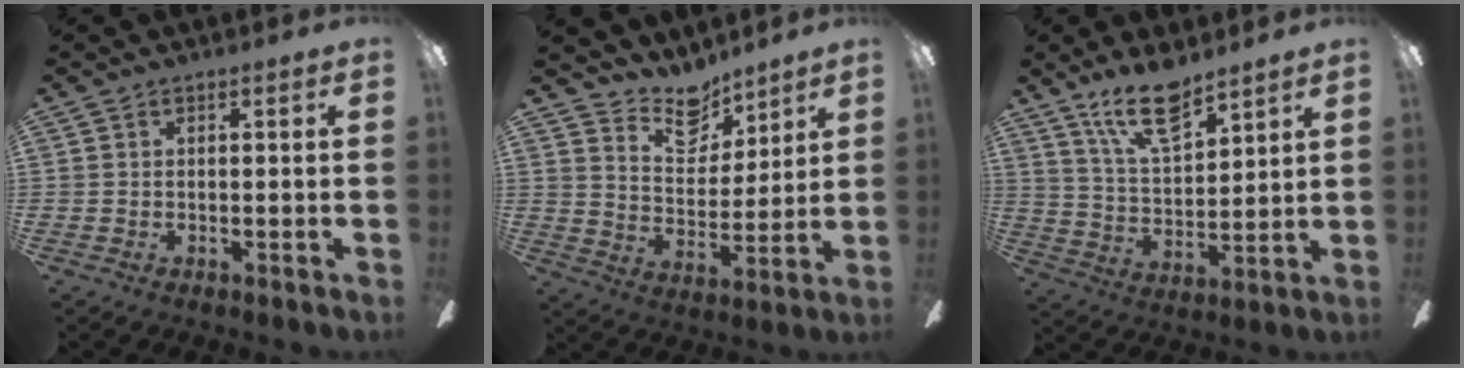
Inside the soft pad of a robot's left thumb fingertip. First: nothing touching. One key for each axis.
{"total": 11.2, "fx": 9.4, "fy": 5.1, "fz": 3.4, "tx": -0.055, "ty": -0.063, "tz": 0.175}
{"total": 11.2, "fx": 8.2, "fy": 4.1, "fz": 6.3, "tx": -0.103, "ty": -0.043, "tz": 0.146}